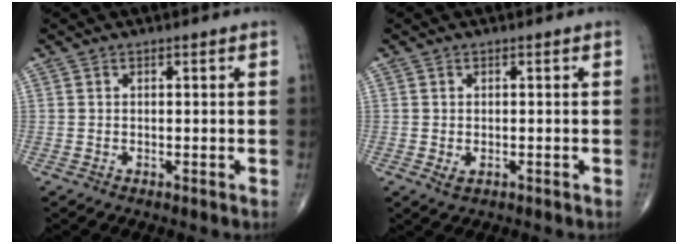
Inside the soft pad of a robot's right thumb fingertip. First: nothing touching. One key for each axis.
{"total": 1.6, "fx": -0.5, "fy": 0.9, "fz": 1.2, "tx": -0.022, "ty": 0.000, "tz": -0.005}